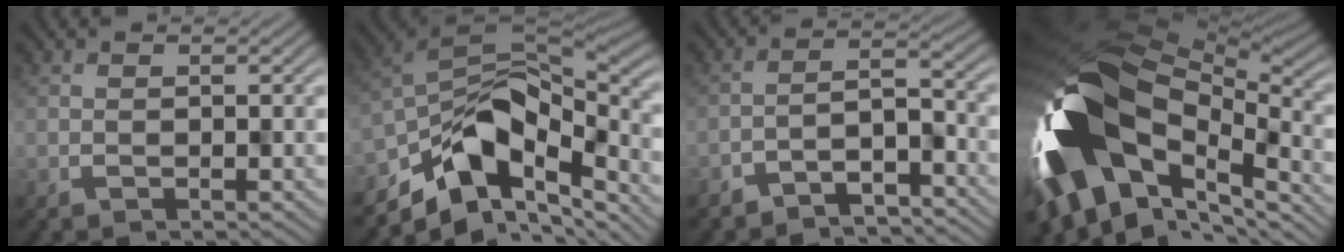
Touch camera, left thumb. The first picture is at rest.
{"total": 11.2, "force": [-4.4, 7.3, 7.2], "torque": [-0.135, -0.015, -0.087]}
{"total": 5.7, "force": [-5.2, 1.5, 2.0], "torque": [-0.024, -0.002, -0.081]}
{"total": 17.8, "force": [-3.8, 11.8, 12.7], "torque": [-0.285, -0.046, -0.049]}